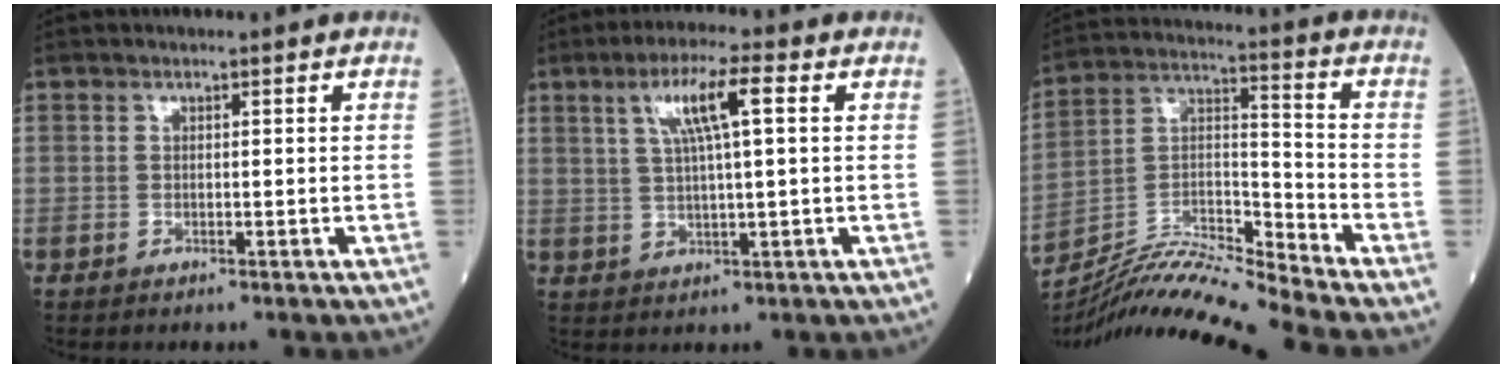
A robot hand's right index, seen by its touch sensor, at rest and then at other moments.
{"total": 7.4, "force": [2.6, 0.5, 6.9], "torque": [-0.131, 0.013, 0.048]}
{"total": 14.3, "force": [-13.5, -2.5, 4.1], "torque": [-0.070, 0.021, -0.248]}